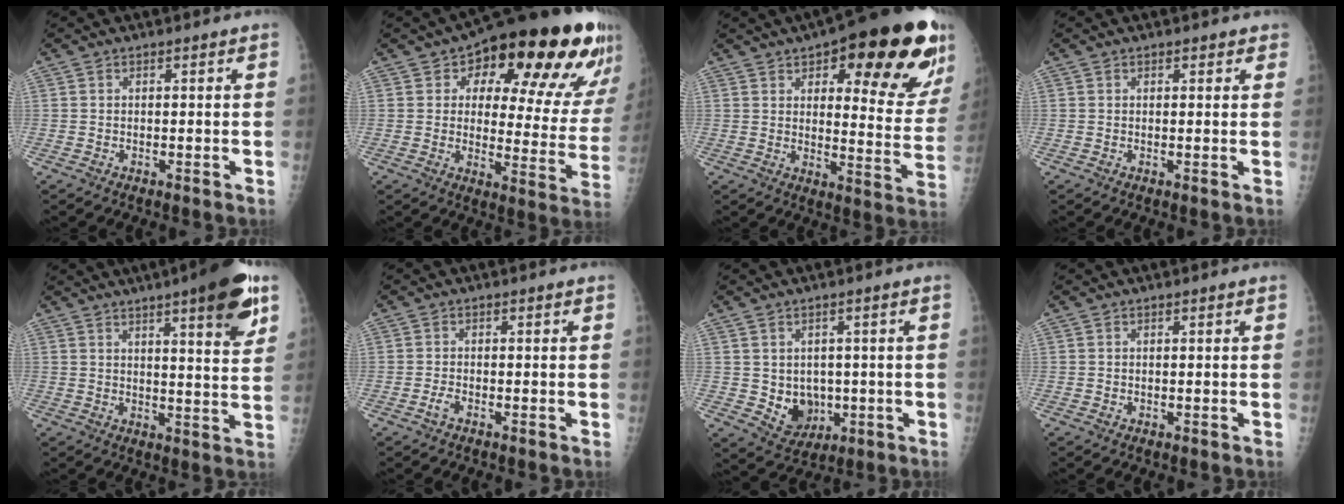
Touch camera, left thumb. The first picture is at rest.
{"total": 25.4, "force": [13.7, 10.6, 18.6], "torque": [-0.207, -0.035, 0.178]}
{"total": 26.1, "force": [14.1, 9.2, 20.0], "torque": [-0.218, -0.044, 0.183]}
{"total": 1.5, "force": [1.1, 0.9, 0.6], "torque": [0.011, -0.003, 0.006]}
{"total": 13.7, "force": [7.6, 2.7, 11.0], "torque": [-0.130, -0.033, 0.100]}
{"total": 1.3, "force": [-0.8, 0.5, 0.9], "torque": [-0.021, 0.001, -0.017]}
{"total": 6.8, "force": [-0.5, 5.7, 3.7], "torque": [-0.025, -0.005, 0.013]}
{"total": 0.0}